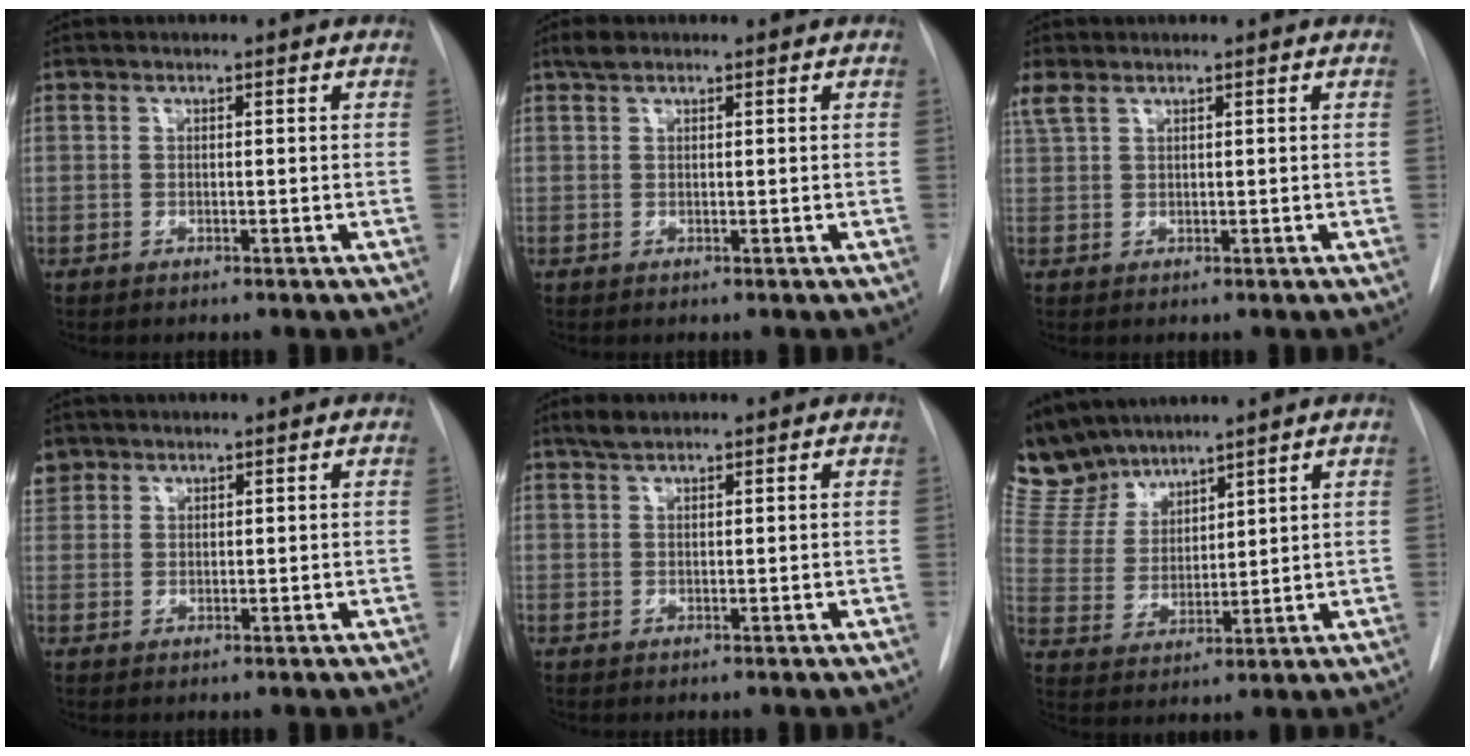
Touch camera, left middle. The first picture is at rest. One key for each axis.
{"total": 1.5, "fx": 1.2, "fy": 0.7, "fz": 0.7, "tx": -0.015, "ty": 0.010, "tz": 0.022}
{"total": 2.4, "fx": 1.8, "fy": 1.0, "fz": 1.3, "tx": -0.043, "ty": 0.022, "tz": 0.047}
{"total": 3.5, "fx": 2.5, "fy": 2.4, "fz": 0.3, "tx": -0.004, "ty": 0.014, "tz": 0.050}
{"total": 2.1, "fx": 1.7, "fy": 0.7, "fz": 0.9, "tx": -0.021, "ty": 0.007, "tz": 0.033}
{"total": 9.7, "fx": 9.0, "fy": 3.2, "fz": 1.6, "tx": -0.049, "ty": 0.009, "tz": 0.195}